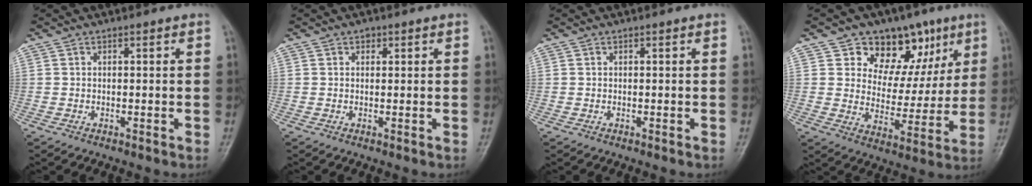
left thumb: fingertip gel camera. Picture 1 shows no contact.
{"total": 1.0, "force": [0.5, 0.8, 0.4], "torque": [0.003, -0.001, 0.006]}
{"total": 0.0}
{"total": 15.2, "force": [8.1, 10.6, 7.3], "torque": [-0.042, -0.025, 0.124]}